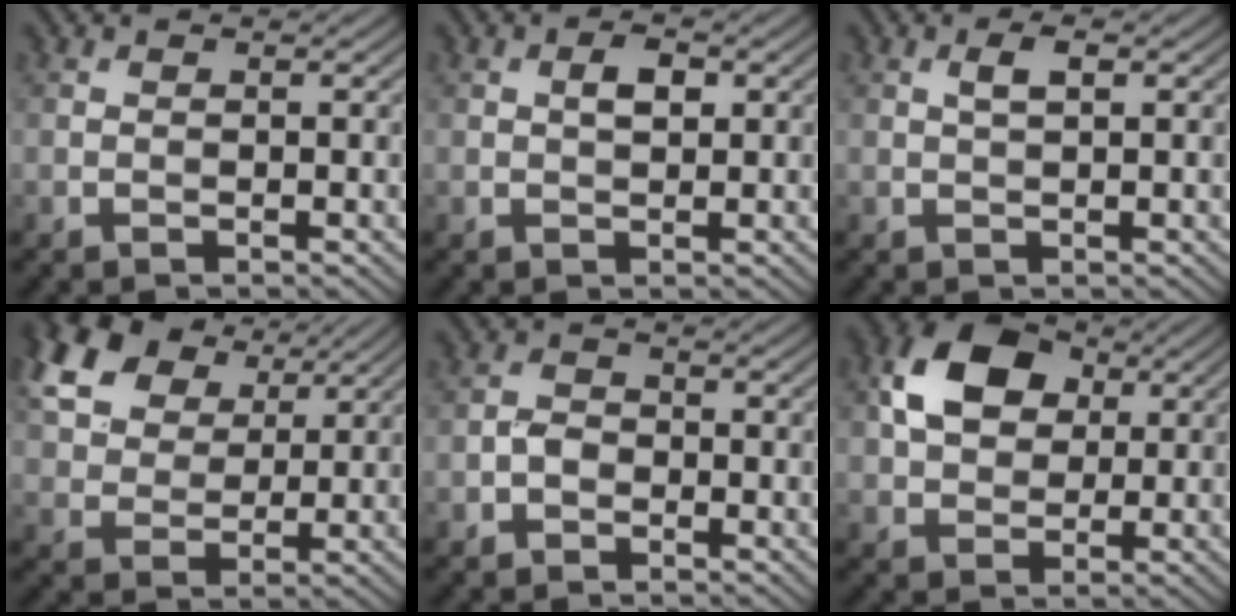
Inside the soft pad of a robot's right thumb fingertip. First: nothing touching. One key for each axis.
{"total": 2.2, "fx": 0.5, "fy": 1.1, "fz": 1.8, "tx": -0.033, "ty": 0.002, "tz": 0.006}
{"total": 1.8, "fx": 0.5, "fy": 0.5, "fz": 1.6, "tx": -0.035, "ty": 0.003, "tz": 0.009}
{"total": 13.1, "fx": 7.0, "fy": 8.2, "fz": 7.4, "tx": -0.185, "ty": 0.029, "tz": 0.120}
{"total": 2.0, "fx": -1.0, "fy": 1.4, "fz": 1.0, "tx": -0.020, "ty": 0.004, "tz": -0.025}
{"total": 8.6, "fx": 2.4, "fy": 6.2, "fz": 5.5, "tx": -0.123, "ty": 0.013, "tz": 0.036}